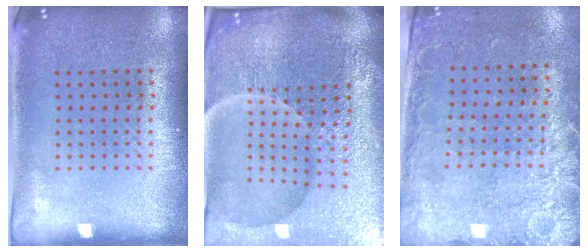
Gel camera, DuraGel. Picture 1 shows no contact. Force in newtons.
{"total": 6.9, "press": 6.2, "slide": 3.2}
{"total": 2.6, "press": 2.1, "slide": 1.4}